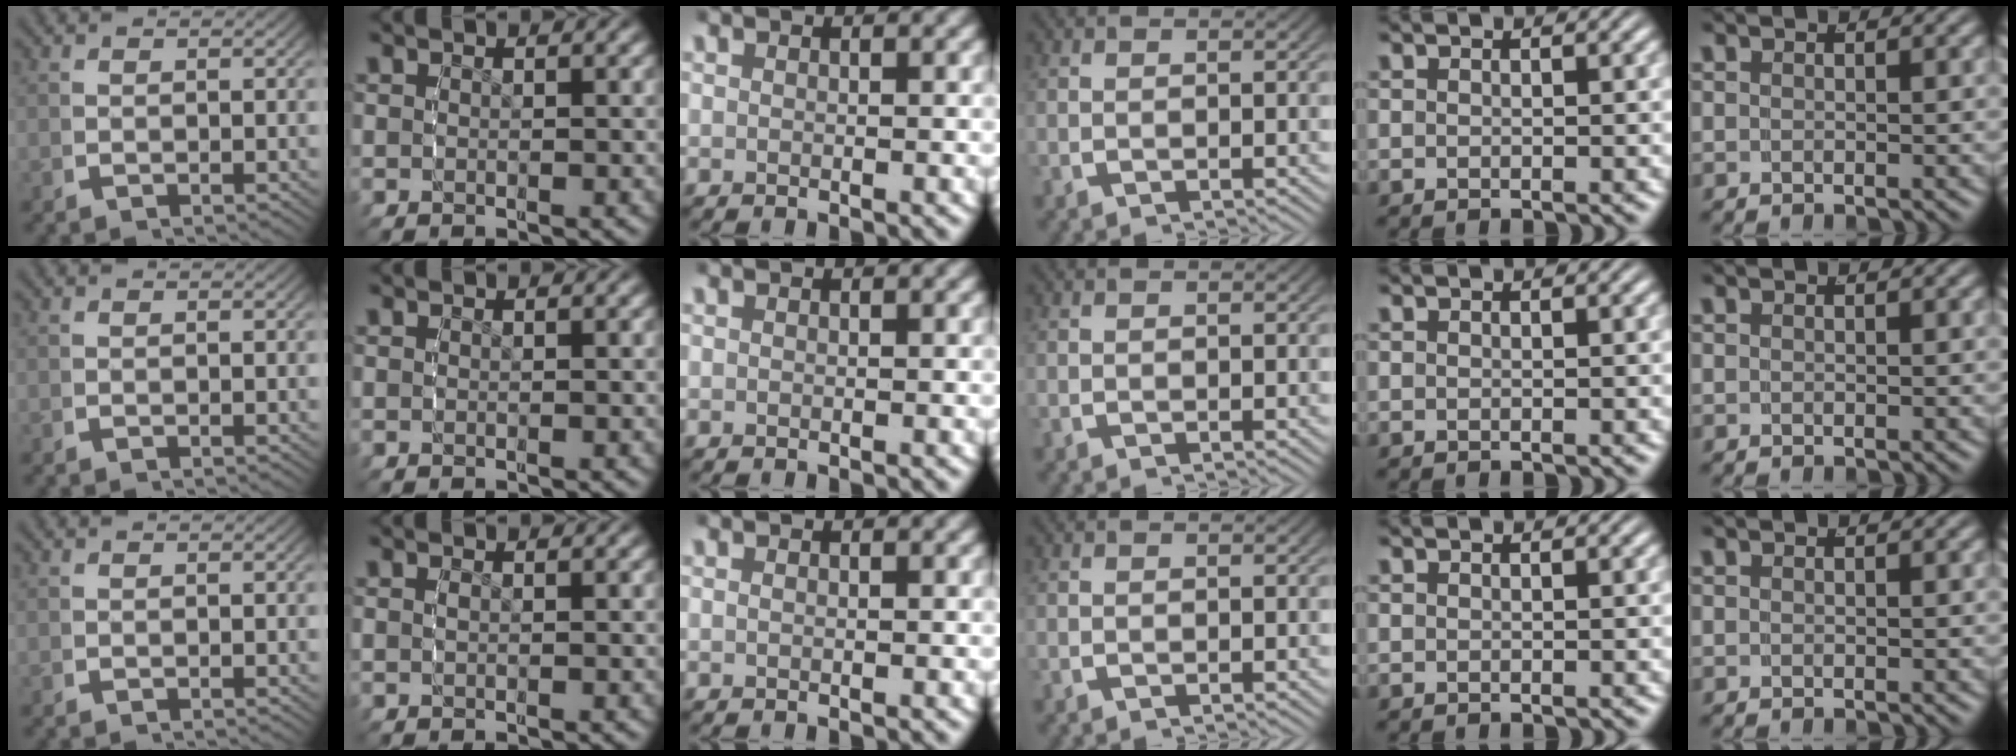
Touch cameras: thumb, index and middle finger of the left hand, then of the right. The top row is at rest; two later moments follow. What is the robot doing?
{"motion": "grasp_and_lifting", "object": "backpack"}